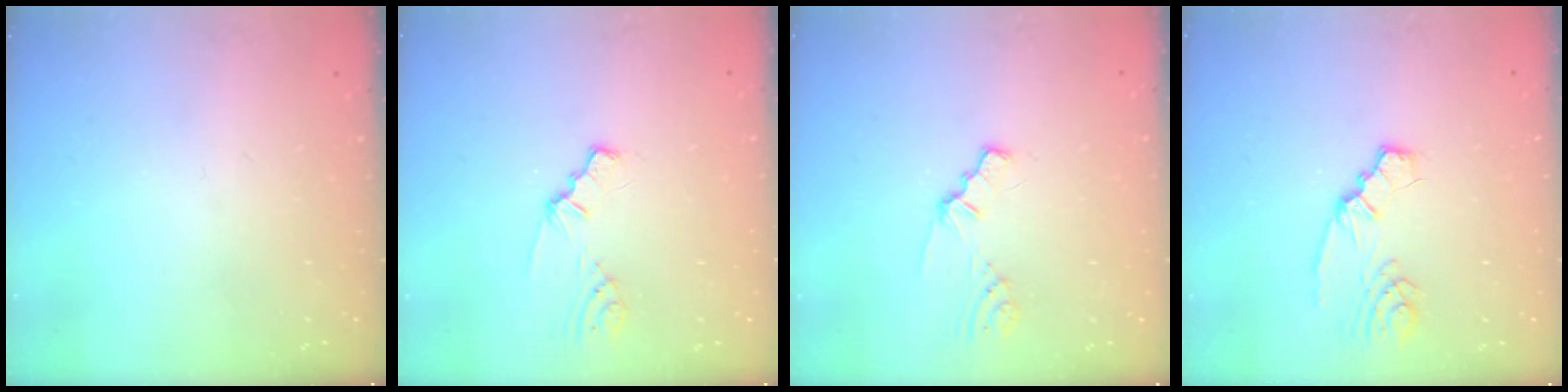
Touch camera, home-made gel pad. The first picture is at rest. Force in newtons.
{"total": 1.2, "press": 1.2, "slide": 0.2}
{"total": 1.1, "press": 1.1, "slide": 0.2}
{"total": 3.4, "press": 3.4, "slide": 0.5}